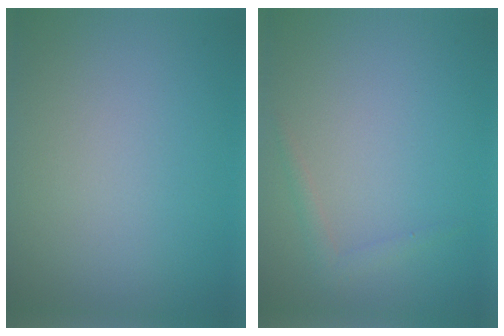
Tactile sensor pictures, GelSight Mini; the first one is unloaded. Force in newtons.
{"total": 1.1, "press": 1.1, "slide": 0.1}